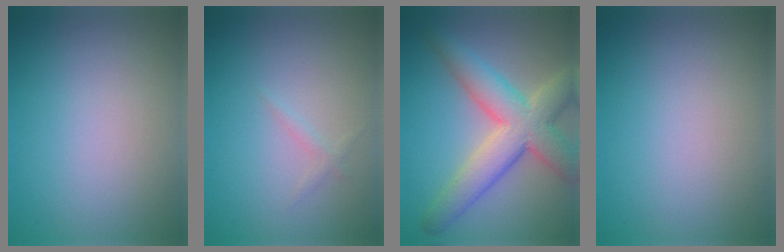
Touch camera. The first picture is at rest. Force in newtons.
{"total": 0.7, "press": 0.7, "slide": 0.1}
{"total": 7.8, "press": 7.8, "slide": 0.5}
{"total": 0.0}